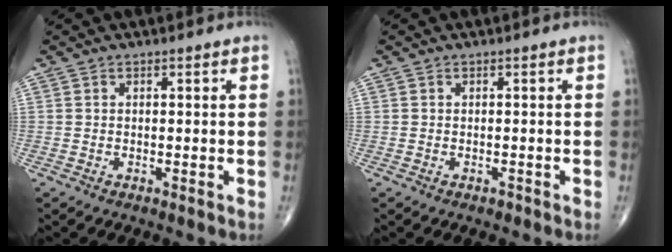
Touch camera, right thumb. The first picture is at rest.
{"total": 0.5, "force": [-0.4, 0.3, 0.1], "torque": [0.001, 0.001, -0.008]}